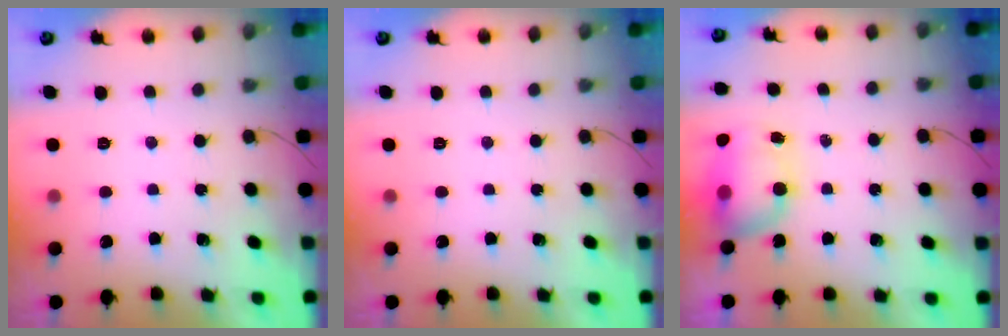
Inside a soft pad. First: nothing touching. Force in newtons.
{"total": 0.0}
{"total": 10.7, "press": 8.7, "slide": 6.3}